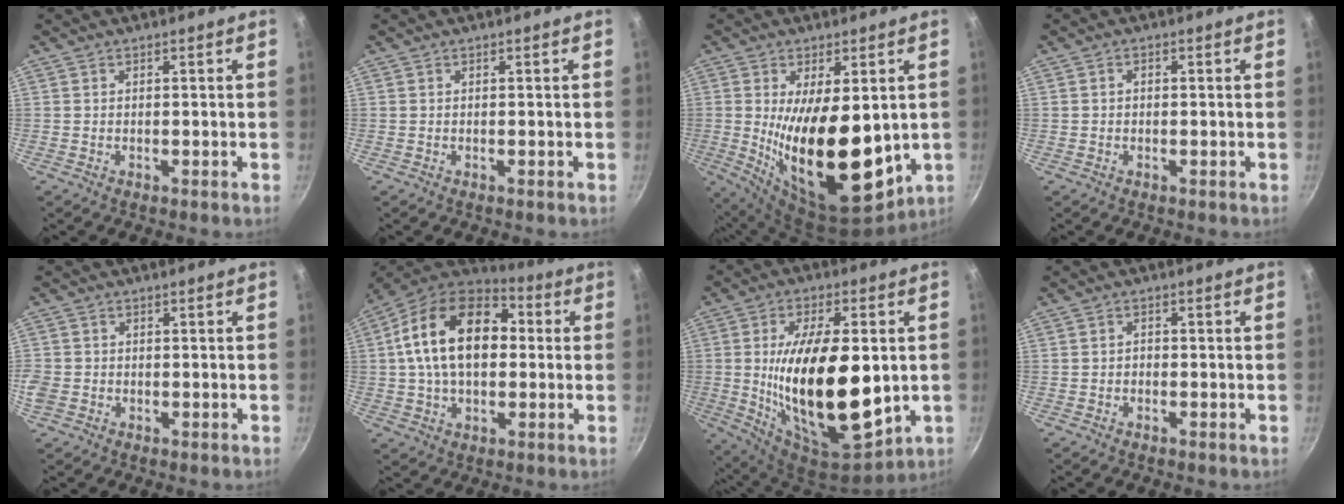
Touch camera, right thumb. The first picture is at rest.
{"total": 0.0}
{"total": 20.6, "force": [0.0, 9.5, 18.3], "torque": [-0.279, -0.041, 0.019]}
{"total": 0.8, "force": [-0.2, 0.6, 0.4], "torque": [-0.007, 0.005, -0.002]}
{"total": 4.6, "force": [-1.1, 3.9, 2.2], "torque": [-0.051, 0.003, -0.024]}
{"total": 20.2, "force": [2.4, 13.0, 15.2], "torque": [-0.235, 0.030, 0.023]}
{"total": 25.1, "force": [-0.5, 11.9, 22.1], "torque": [-0.370, -0.015, 0.004]}
{"total": 1.1, "force": [-0.5, 0.9, 0.5], "torque": [-0.006, 0.005, -0.010]}